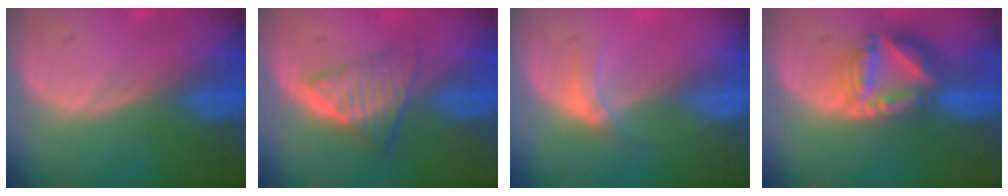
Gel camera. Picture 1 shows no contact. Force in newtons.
{"total": 6.3, "press": 5.4, "slide": 3.2}
{"total": 2.9, "press": 2.5, "slide": 1.5}
{"total": 8.4, "press": 7.3, "slide": 4.1}